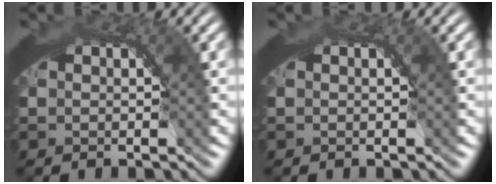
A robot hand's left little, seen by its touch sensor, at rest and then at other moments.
{"total": 0.0}